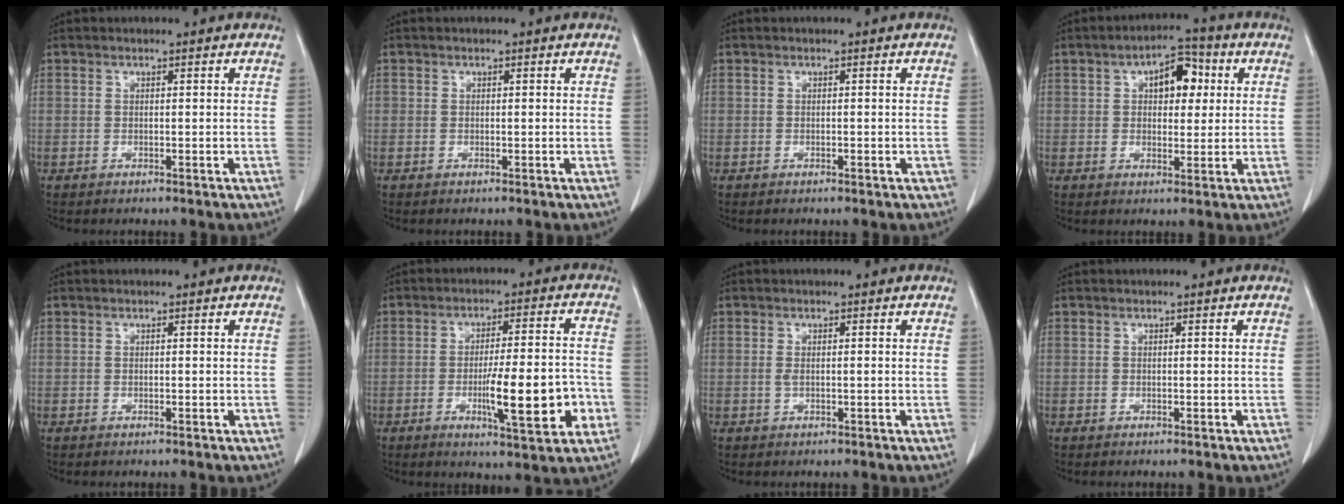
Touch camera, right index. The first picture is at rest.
{"total": 0.0}
{"total": 0.6, "force": [-0.4, 0.2, 0.5], "torque": [-0.011, 0.000, -0.004]}
{"total": 7.2, "force": [2.1, 3.7, 5.8], "torque": [-0.081, 0.024, 0.031]}
{"total": 0.0}
{"total": 12.5, "force": [-3.7, 1.6, 11.8], "torque": [-0.180, -0.005, -0.052]}
{"total": 1.0, "force": [-0.2, 0.2, 0.9], "torque": [-0.020, -0.001, -0.004]}
{"total": 0.0}